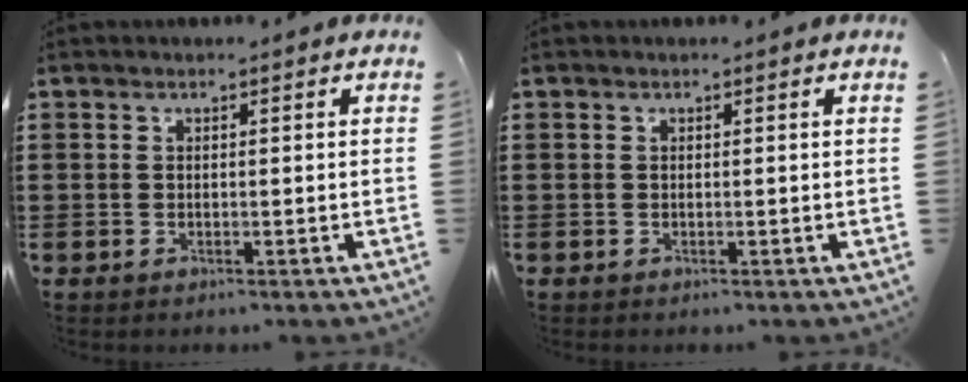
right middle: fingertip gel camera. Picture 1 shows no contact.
{"total": 0.0}